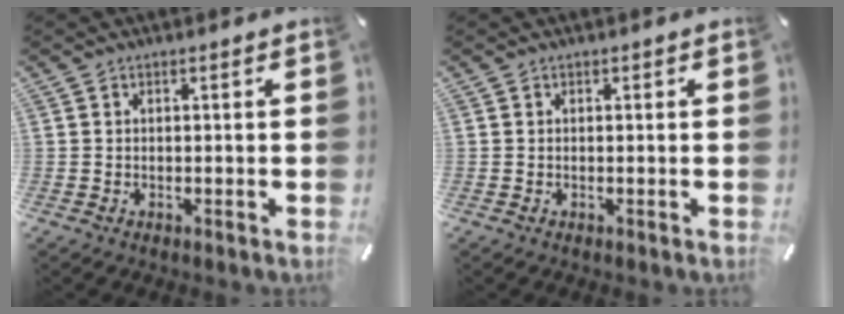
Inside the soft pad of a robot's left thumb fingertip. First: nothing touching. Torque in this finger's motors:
{"motor_torque": [-0.17, -0.25, -0.11, 0.02, 0.01]}